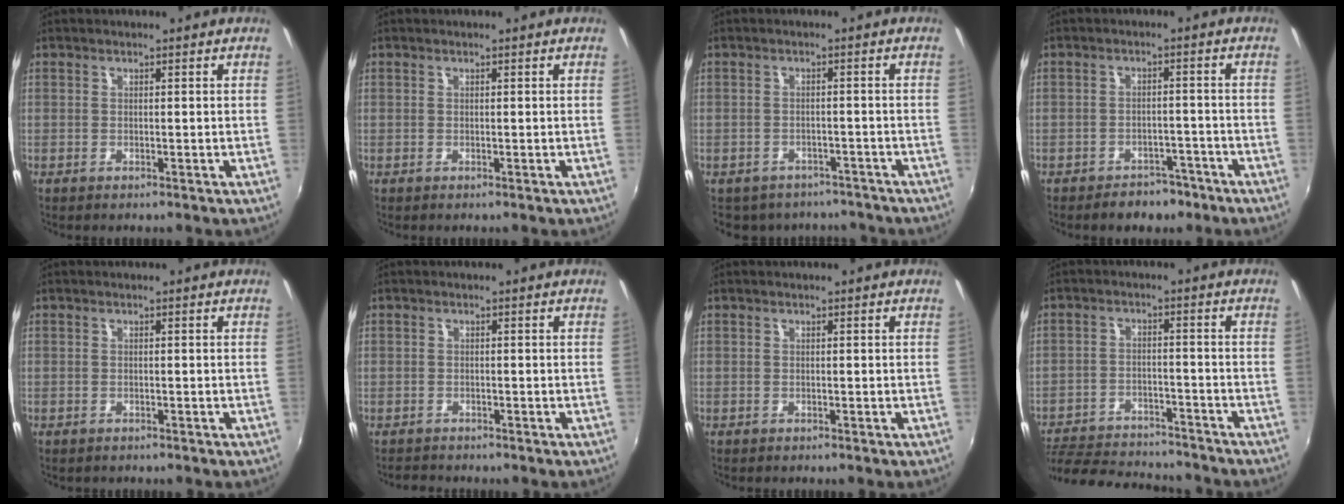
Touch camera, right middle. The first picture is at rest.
{"total": 0.0}
{"total": 9.4, "force": [-7.8, 4.6, 2.5], "torque": [-0.060, -0.001, -0.097]}
{"total": 6.1, "force": [-4.7, 3.4, 1.9], "torque": [-0.045, 0.014, -0.053]}
{"total": 0.5, "force": [-0.5, 0.2, 0.1], "torque": [-0.005, 0.000, -0.005]}
{"total": 2.1, "force": [-1.8, 1.2, 0.0], "torque": [-0.002, 0.009, -0.028]}
{"total": 0.0}
{"total": 17.9, "force": [-15.4, 6.2, 6.7], "torque": [-0.163, 0.002, -0.221]}